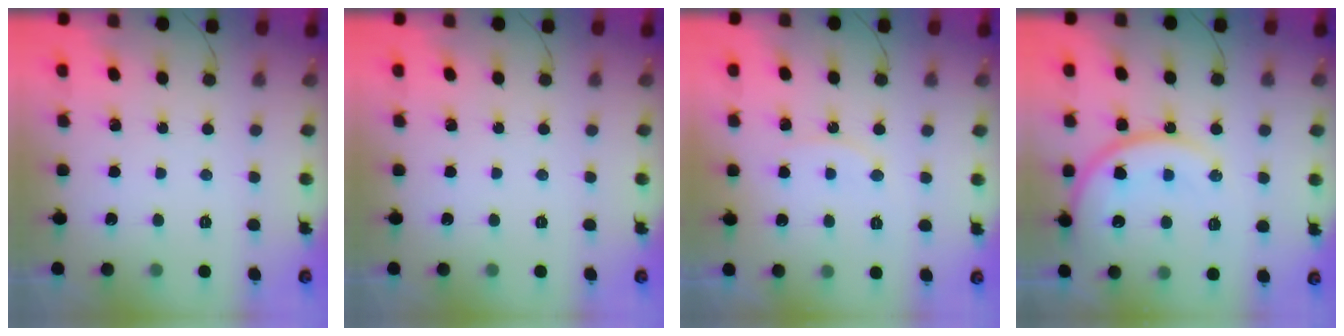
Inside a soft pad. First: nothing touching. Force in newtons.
{"total": 0.0}
{"total": 5.9, "press": 5.9, "slide": 0.8}
{"total": 17.2, "press": 17.2, "slide": 1.6}